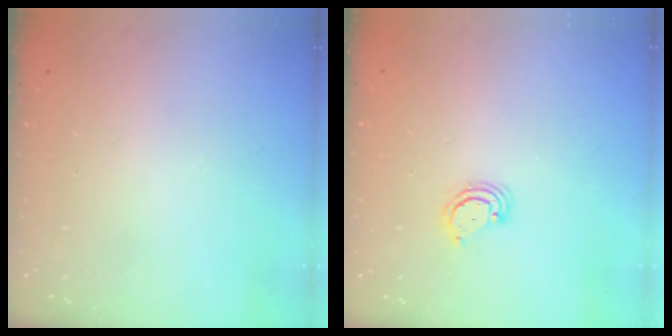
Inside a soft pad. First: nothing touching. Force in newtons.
{"total": 2.9, "press": 2.9, "slide": 0.3}